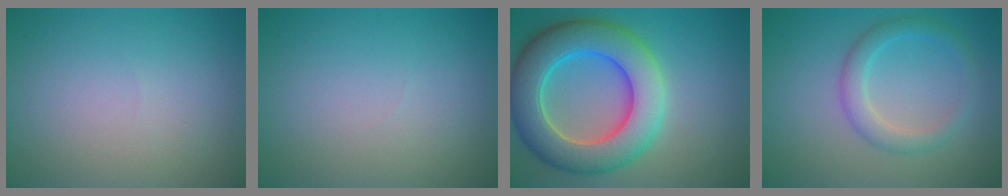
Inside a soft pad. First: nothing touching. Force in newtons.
{"total": 0.0}
{"total": 10.1, "press": 10.1, "slide": 0.7}
{"total": 2.8, "press": 2.8, "slide": 0.2}